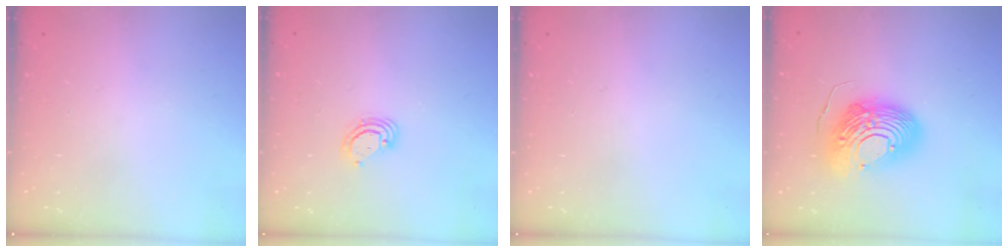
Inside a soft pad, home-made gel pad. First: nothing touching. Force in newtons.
{"total": 3.7, "press": 3.7, "slide": 0.3}
{"total": 0.0}
{"total": 17.4, "press": 17.3, "slide": 1.6}